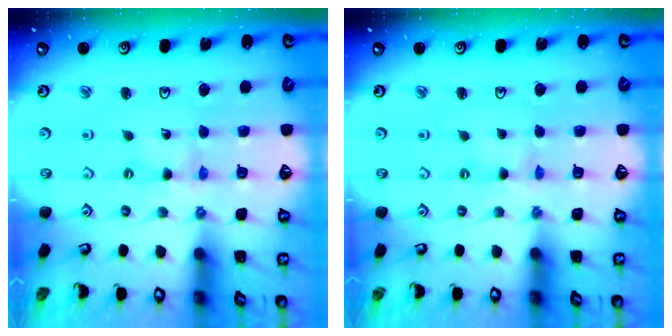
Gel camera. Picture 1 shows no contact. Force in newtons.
{"total": 0.0}